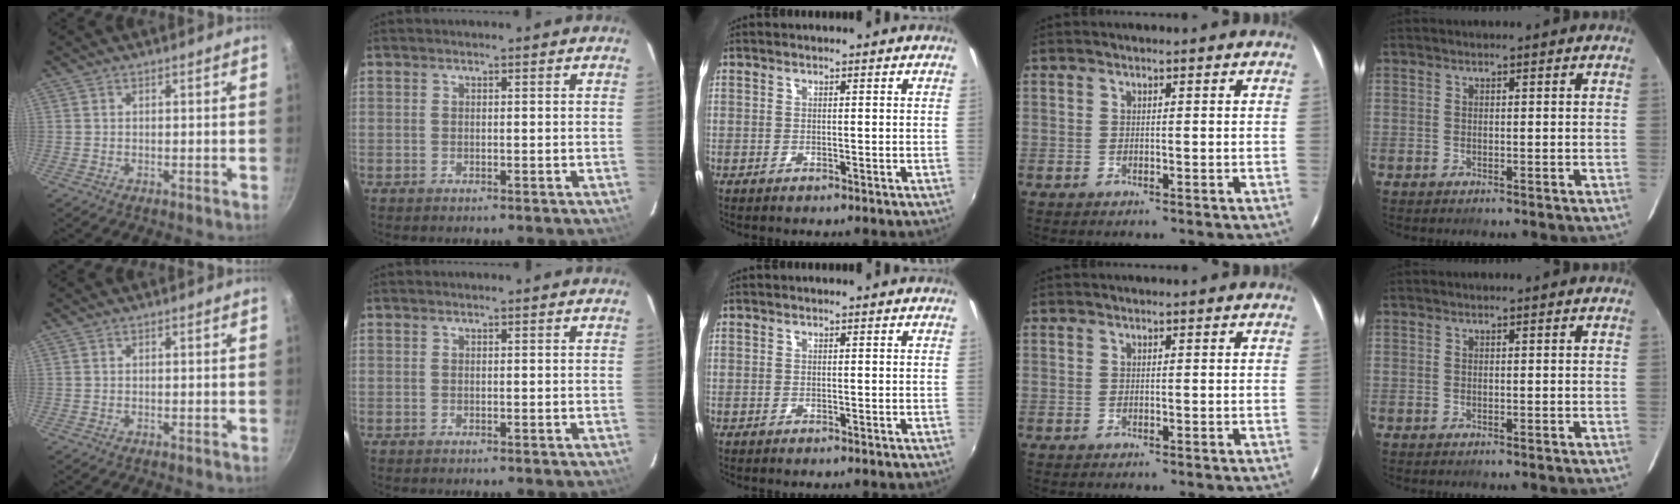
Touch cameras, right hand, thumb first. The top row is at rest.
{}